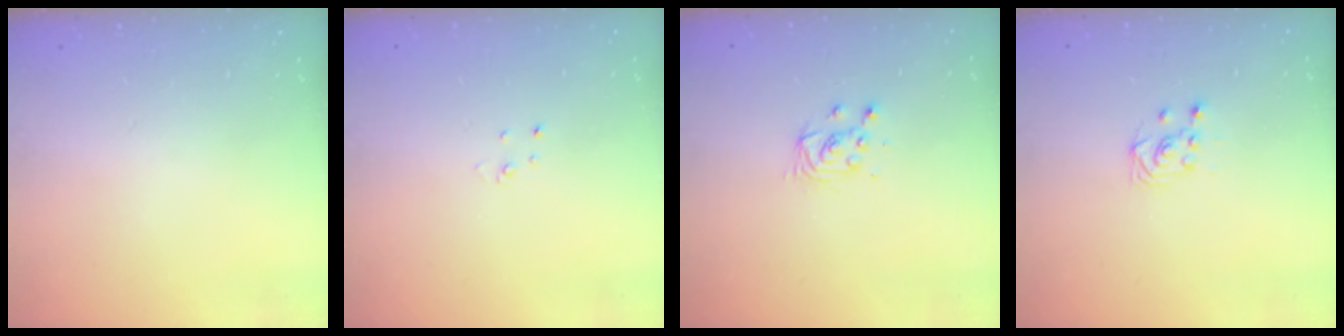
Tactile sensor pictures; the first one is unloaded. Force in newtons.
{"total": 2.0, "press": 2.0, "slide": 0.2}
{"total": 3.3, "press": 3.3, "slide": 0.3}
{"total": 2.5, "press": 2.2, "slide": 1.2}